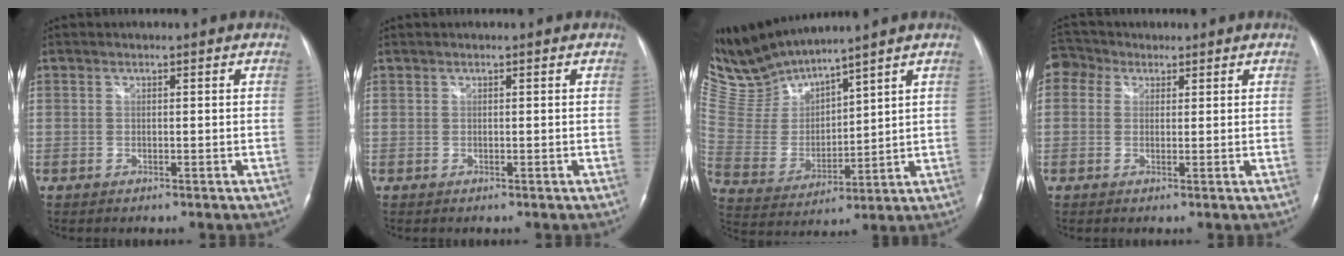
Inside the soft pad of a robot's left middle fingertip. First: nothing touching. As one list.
[{"total": 0.0}, {"total": 9.1, "force": [9.1, -0.5, 0.9], "torque": [-0.052, -0.004, 0.209]}, {"total": 4.8, "force": [2.3, 4.0, 1.5], "torque": [-0.042, 0.032, 0.043]}]